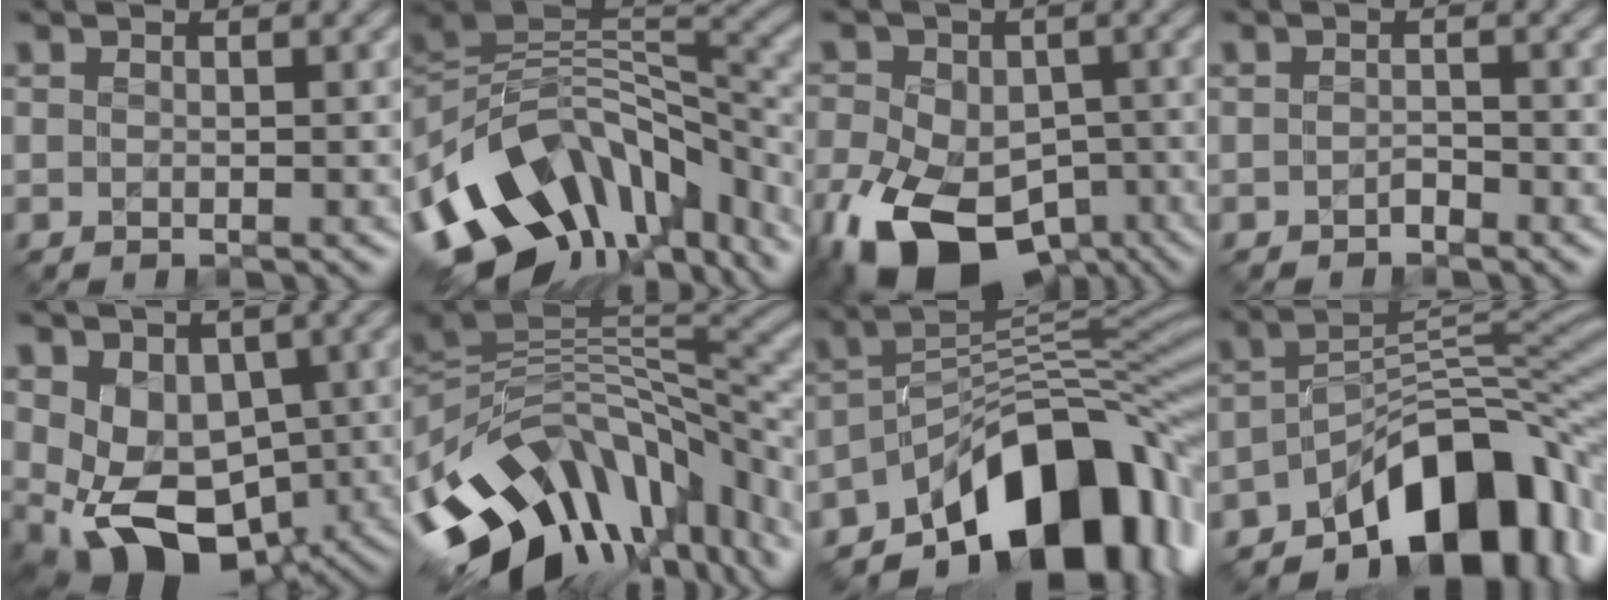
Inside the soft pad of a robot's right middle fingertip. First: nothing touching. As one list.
[{"total": 14.6, "force": [-7.2, 8.5, 9.4], "torque": [-0.189, 0.010, -0.115]}, {"total": 15.0, "force": [-7.3, 9.7, 8.9], "torque": [-0.171, -0.042, -0.115]}, {"total": 0.8, "force": [-0.6, 0.3, 0.4], "torque": [-0.007, 0.005, -0.011]}, {"total": 7.6, "force": [-0.5, 5.6, 5.2], "torque": [-0.089, -0.021, 0.004]}, {"total": 15.7, "force": [-5.7, 8.9, 11.6], "torque": [-0.197, -0.010, -0.089]}, {"total": 13.1, "force": [-7.1, 6.6, 8.8], "torque": [-0.117, 0.010, -0.120]}, {"total": 12.0, "force": [-7.0, 5.5, 8.0], "torque": [-0.096, 0.004, -0.122]}]